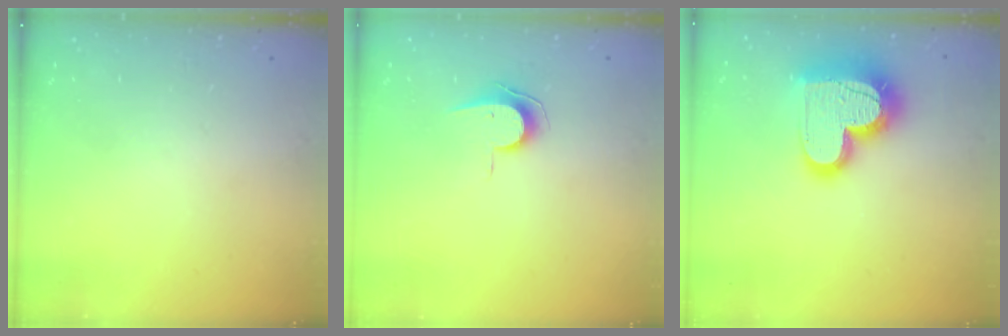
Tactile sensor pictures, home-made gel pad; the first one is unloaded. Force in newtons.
{"total": 7.7, "press": 7.6, "slide": 0.4}
{"total": 21.1, "press": 21.0, "slide": 1.9}